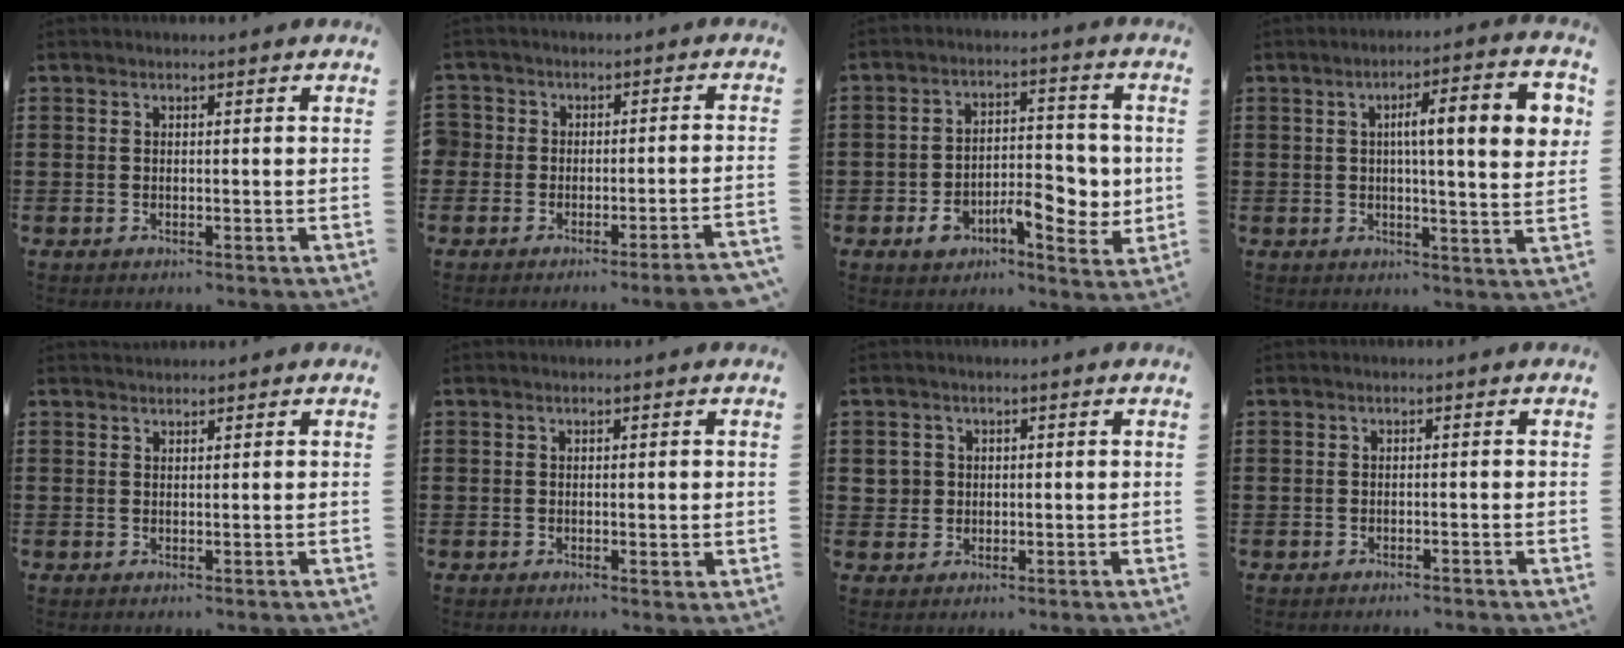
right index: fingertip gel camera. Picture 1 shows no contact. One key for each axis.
{"total": 2.9, "fx": -2.8, "fy": 0.6, "fz": 0.4, "tx": -0.010, "ty": 0.004, "tz": -0.060}
{"total": 9.0, "fx": -2.7, "fy": 4.7, "fz": 7.1, "tx": -0.098, "ty": 0.005, "tz": -0.048}
{"total": 9.8, "fx": 1.9, "fy": 1.5, "fz": 9.5, "tx": -0.153, "ty": 0.000, "tz": 0.020}
{"total": 0.7, "fx": 0.7, "fy": 0.1, "fz": -0.2, "tx": 0.003, "ty": 0.002, "tz": 0.014}
{"total": 0.8, "fx": 0.0, "fy": 0.2, "fz": 0.8, "tx": -0.016, "ty": 0.001, "tz": 0.000}
{"total": 2.2, "fx": 0.3, "fy": 2.2, "fz": 0.5, "tx": -0.020, "ty": 0.009, "tz": 0.003}
{"total": 0.7, "fx": -0.7, "fy": 0.0, "fz": 0.1, "tx": -0.005, "ty": -0.002, "tz": -0.013}